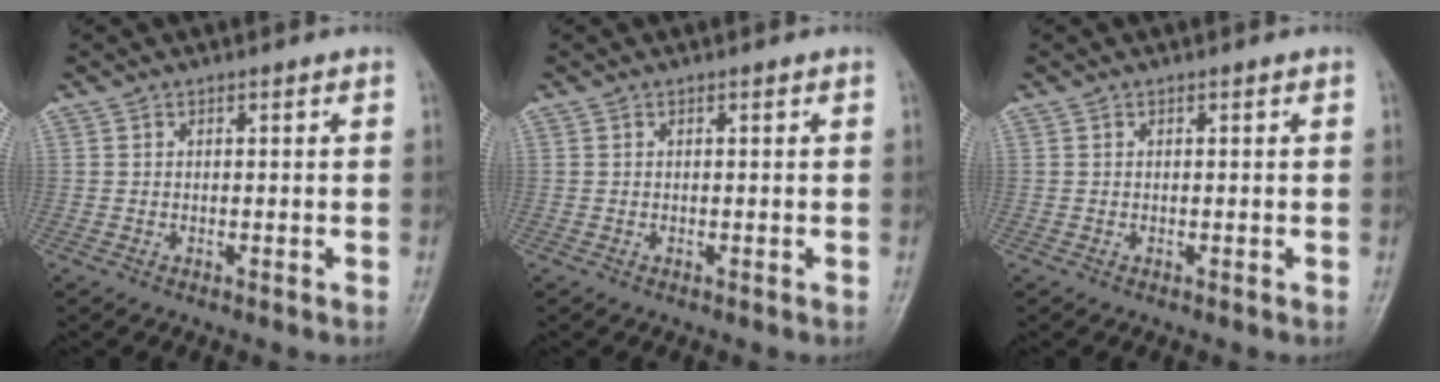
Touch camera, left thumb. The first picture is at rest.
{"total": 0.0}
{"total": 0.0}